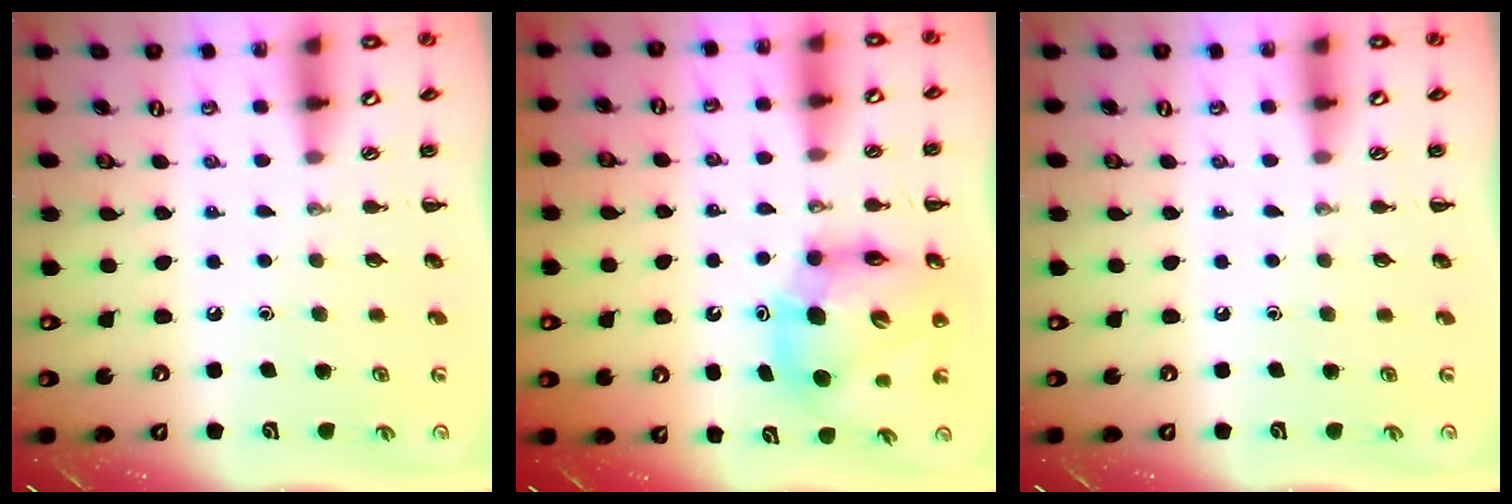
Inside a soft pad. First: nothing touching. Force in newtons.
{"total": 12.5, "press": 12.0, "slide": 3.5}
{"total": 0.0}